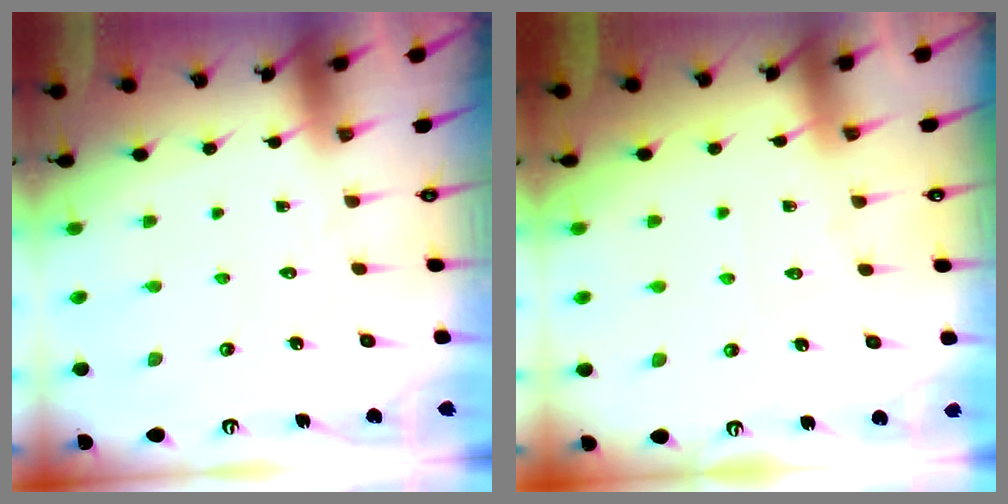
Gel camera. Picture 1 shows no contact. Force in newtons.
{"total": 2.8, "press": 2.8, "slide": 0.4}